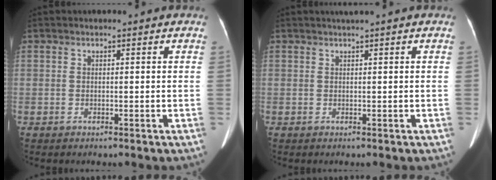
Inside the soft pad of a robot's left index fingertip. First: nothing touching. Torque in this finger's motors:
{"motor_torque": [0.33, -0.16, -0.06, 0.03]}